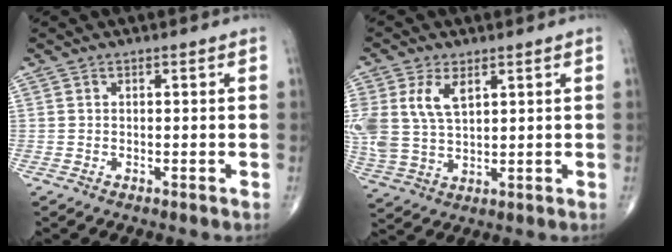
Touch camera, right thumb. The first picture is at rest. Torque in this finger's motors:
{"motor_torque": [0.40, 0.41, 1.14, 0.33, 0.16]}